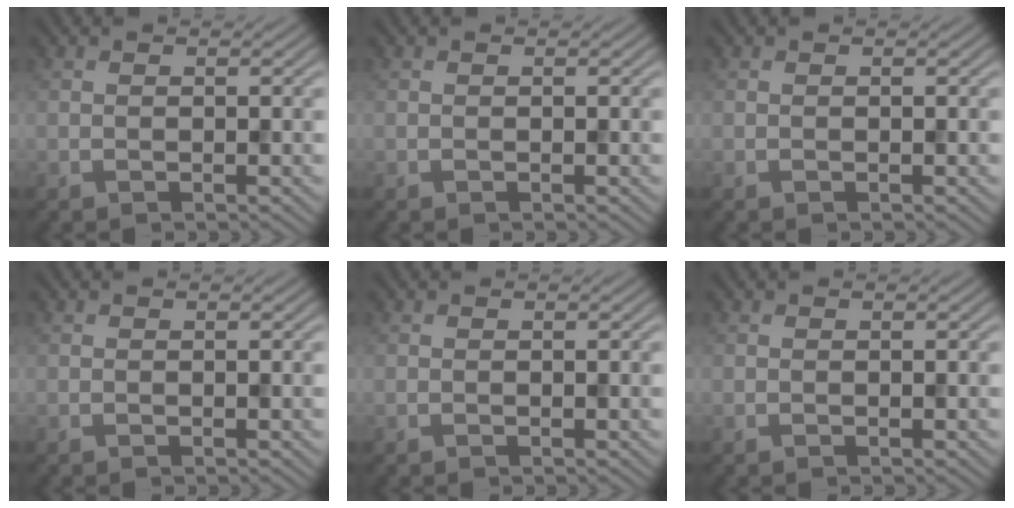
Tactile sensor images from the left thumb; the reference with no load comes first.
{"total": 0.0}
{"total": 0.0}
{"total": 0.0}
{"total": 0.0}
{"total": 0.0}